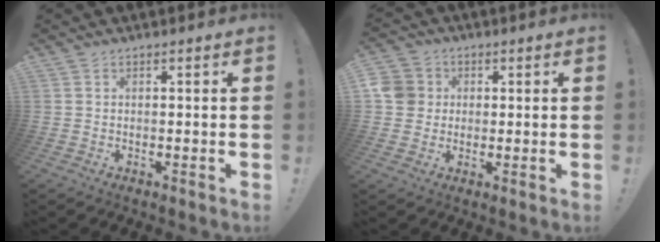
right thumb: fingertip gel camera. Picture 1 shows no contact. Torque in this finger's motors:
{"motor_torque": [0.38, 0.76, 0.13, -0.30, 0.00]}